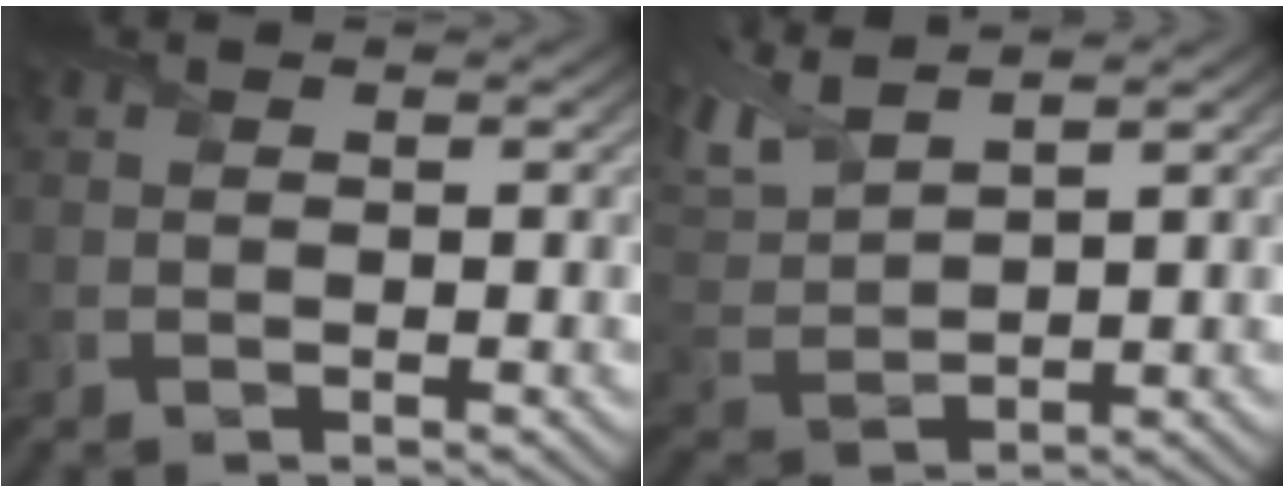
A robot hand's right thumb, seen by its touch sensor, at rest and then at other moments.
{"total": 7.0, "force": [5.4, 1.9, 4.1], "torque": [-0.116, 0.022, 0.112]}